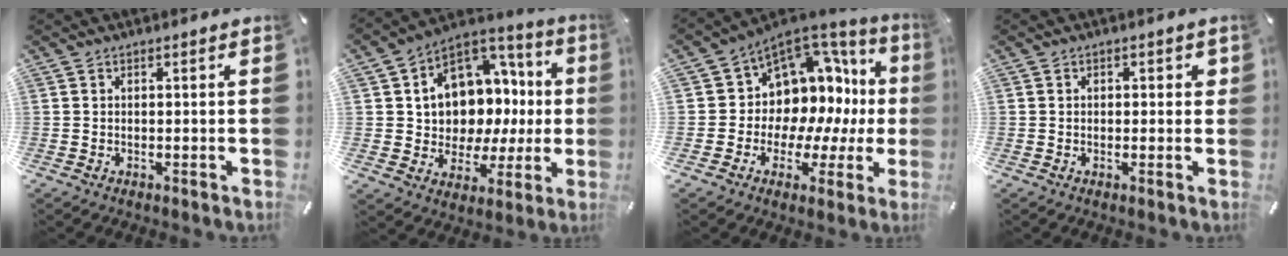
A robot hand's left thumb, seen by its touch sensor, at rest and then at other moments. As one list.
[{"total": 11.4, "force": [2.7, 10.1, 4.5], "torque": [-0.063, -0.055, 0.060]}, {"total": 9.7, "force": [3.4, 8.7, 2.7], "torque": [-0.043, -0.070, 0.074]}, {"total": 1.4, "force": [0.0, 1.1, 0.8], "torque": [0.000, 0.000, -0.006]}]